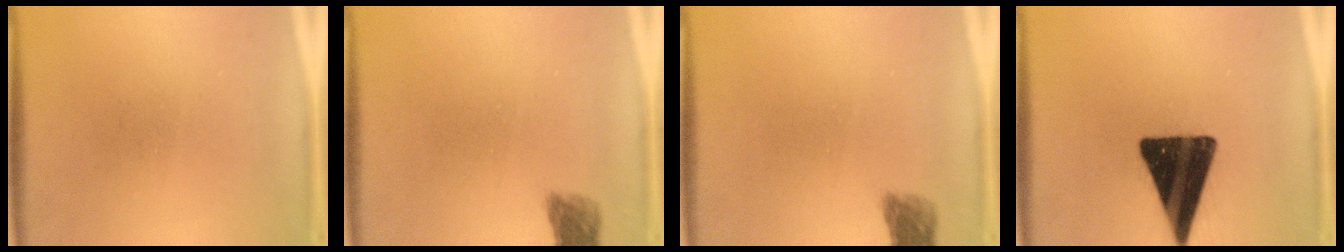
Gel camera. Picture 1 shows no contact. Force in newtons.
{"total": 2.4}
{"total": 2.4}
{"total": 17.8}